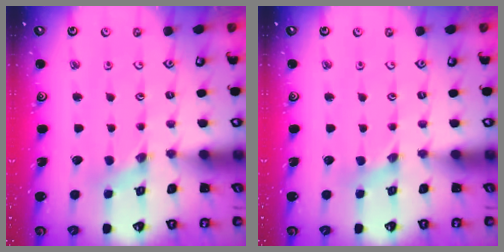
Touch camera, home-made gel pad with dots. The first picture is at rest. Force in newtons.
{"total": 0.0}